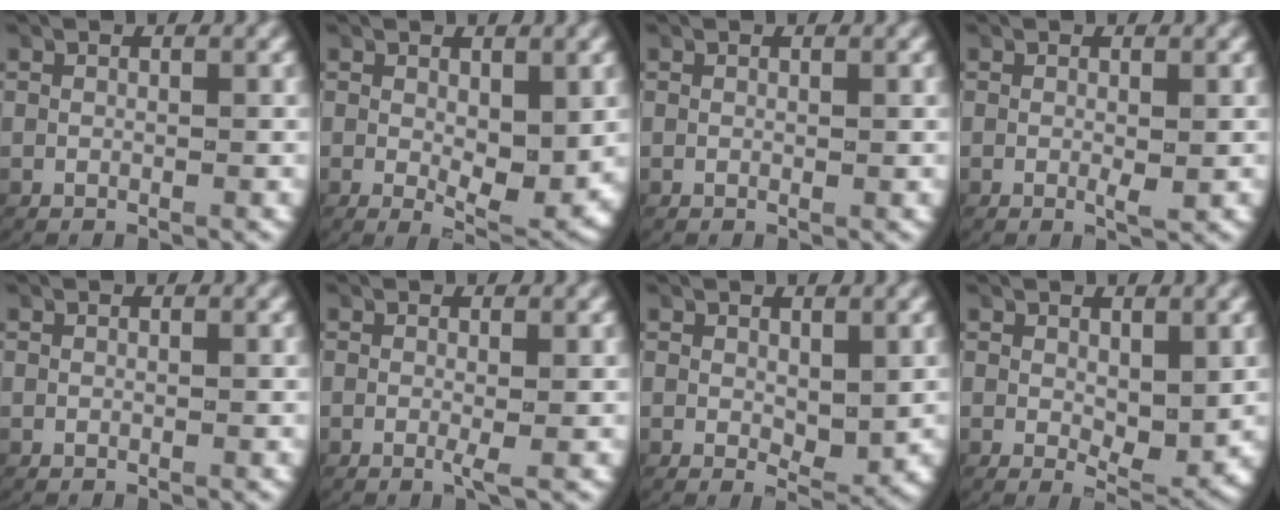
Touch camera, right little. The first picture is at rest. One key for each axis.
{"total": 3.3, "fx": 0.4, "fy": 1.2, "fz": 3.0, "tx": -0.056, "ty": -0.027, "tz": 0.017}
{"total": 0.0}
{"total": 1.0, "fx": -0.1, "fy": 0.2, "fz": 0.9, "tx": -0.017, "ty": -0.006, "tz": 0.000}
{"total": 0.0}
{"total": 1.0, "fx": -0.2, "fy": 0.1, "fz": 0.9, "tx": -0.024, "ty": -0.008, "tz": -0.004}
{"total": 1.6, "fx": 0.5, "fy": 0.6, "fz": 1.4, "tx": -0.026, "ty": -0.018, "tz": 0.017}
{"total": 2.2, "fx": 0.6, "fy": 0.8, "fz": 2.0, "tx": -0.037, "ty": -0.022, "tz": 0.019}